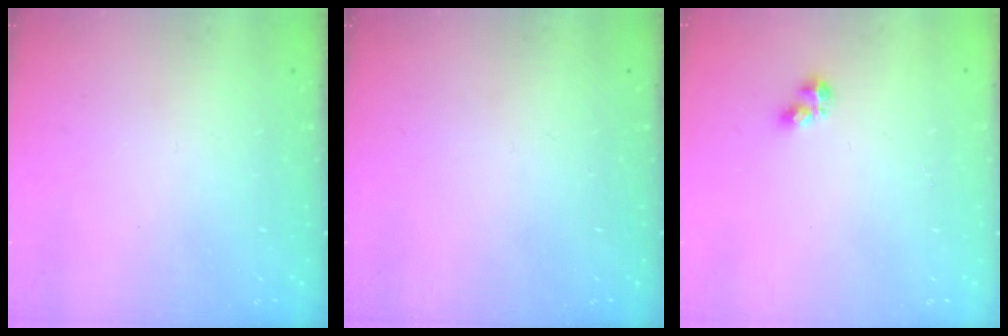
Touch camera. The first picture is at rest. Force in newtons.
{"total": 0.0}
{"total": 4.8, "press": 4.8, "slide": 0.6}